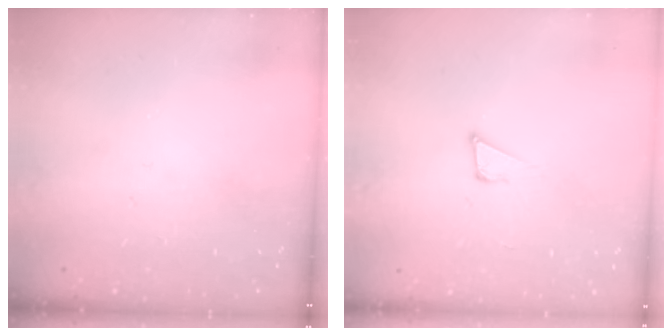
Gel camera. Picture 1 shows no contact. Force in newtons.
{"total": 3.4, "press": 3.3, "slide": 0.9}